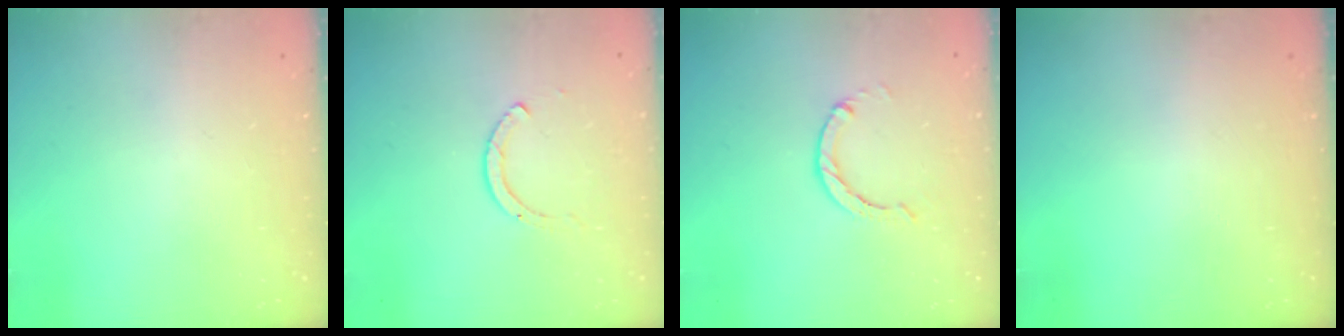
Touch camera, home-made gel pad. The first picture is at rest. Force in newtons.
{"total": 2.0, "press": 1.9, "slide": 0.3}
{"total": 0.0}
{"total": 0.0}